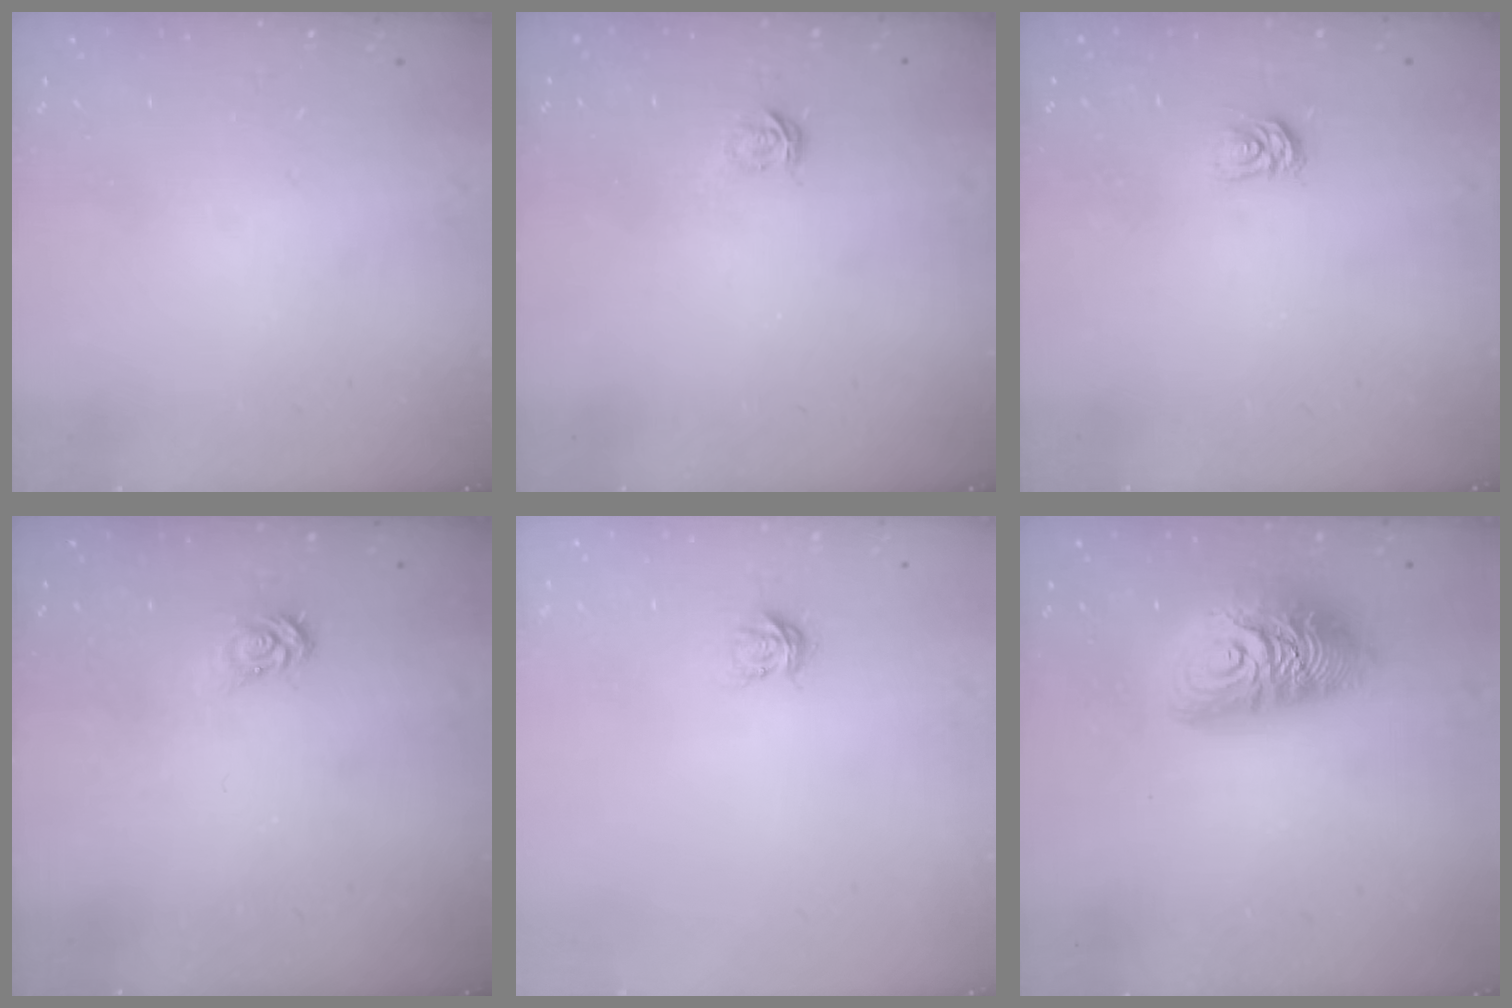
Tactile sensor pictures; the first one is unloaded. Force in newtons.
{"total": 1.6, "press": 1.6, "slide": 0.2}
{"total": 3.6, "press": 3.6, "slide": 0.5}
{"total": 3.2, "press": 3.1, "slide": 0.4}
{"total": 3.5, "press": 3.5, "slide": 0.4}
{"total": 14.7, "press": 14.6, "slide": 1.3}